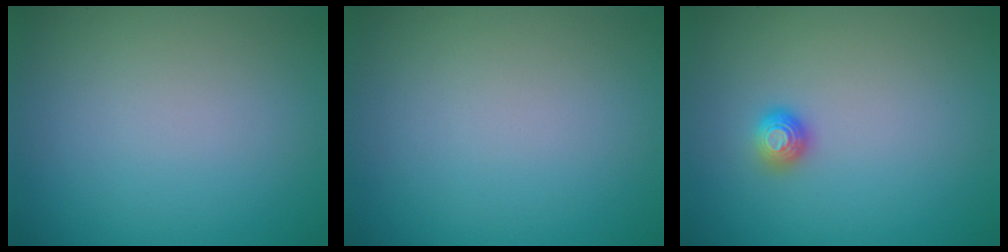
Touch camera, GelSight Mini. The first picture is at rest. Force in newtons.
{"total": 0.0}
{"total": 1.1, "press": 1.0, "slide": 0.3}